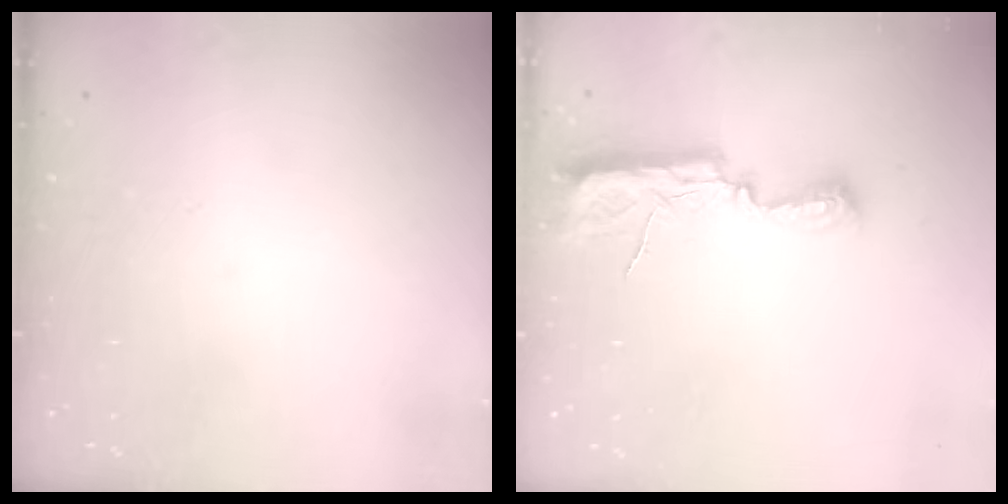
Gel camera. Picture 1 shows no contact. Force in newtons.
{"total": 10.5, "press": 9.1, "slide": 5.2}